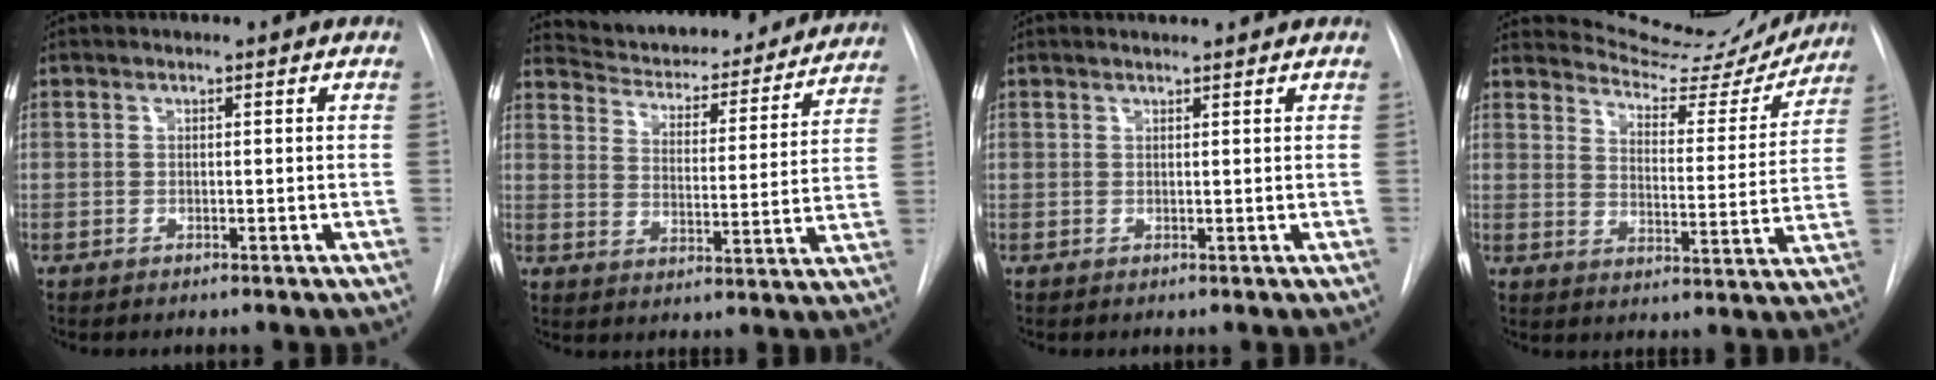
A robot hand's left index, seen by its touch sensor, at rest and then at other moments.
{"total": 21.8, "force": [20.2, 5.0, 6.5], "torque": [-0.096, -0.029, 0.261]}
{"total": 0.0}
{"total": 14.2, "force": [13.9, 2.5, 1.7], "torque": [-0.014, -0.049, 0.168]}